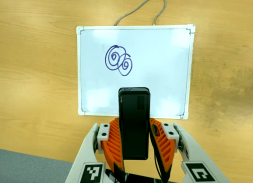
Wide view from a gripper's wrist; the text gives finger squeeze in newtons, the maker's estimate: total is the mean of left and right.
{"total": 3.9, "left": 2.6, "right": 5.1}